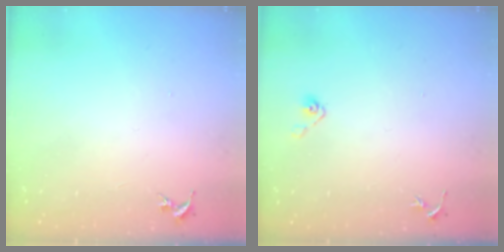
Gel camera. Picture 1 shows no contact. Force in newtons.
{"total": 3.9, "press": 3.4, "slide": 1.9}